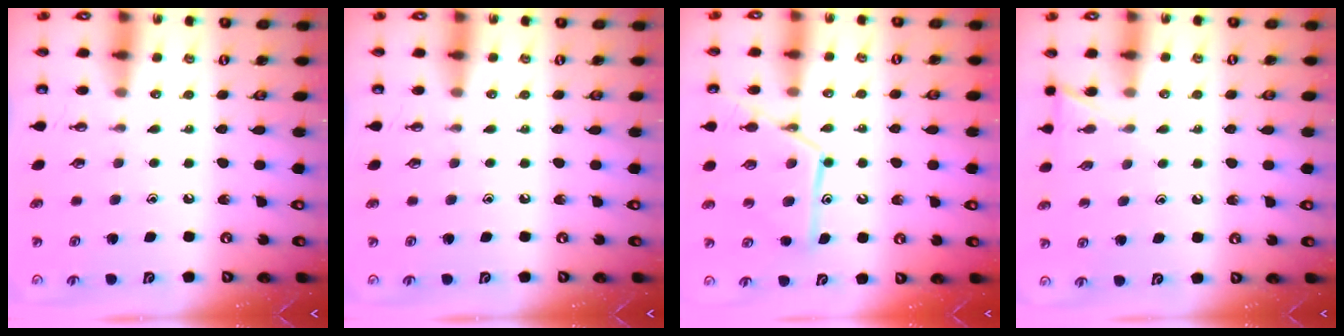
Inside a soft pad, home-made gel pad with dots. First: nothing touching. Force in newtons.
{"total": 0.0}
{"total": 14.2, "press": 14.2, "slide": 1.1}
{"total": 3.5, "press": 3.5, "slide": 0.5}